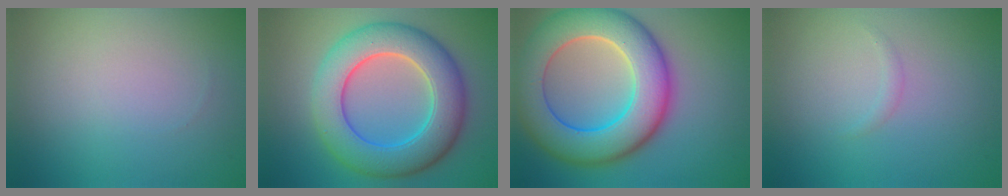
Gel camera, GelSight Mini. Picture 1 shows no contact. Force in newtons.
{"total": 9.2, "press": 9.2, "slide": 0.4}
{"total": 11.1, "press": 11.1, "slide": 0.6}
{"total": 0.6, "press": 0.6, "slide": 0.0}